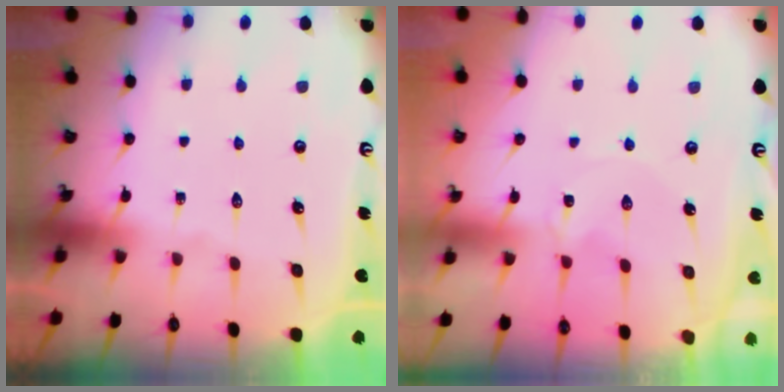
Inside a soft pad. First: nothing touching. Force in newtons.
{"total": 0.0}